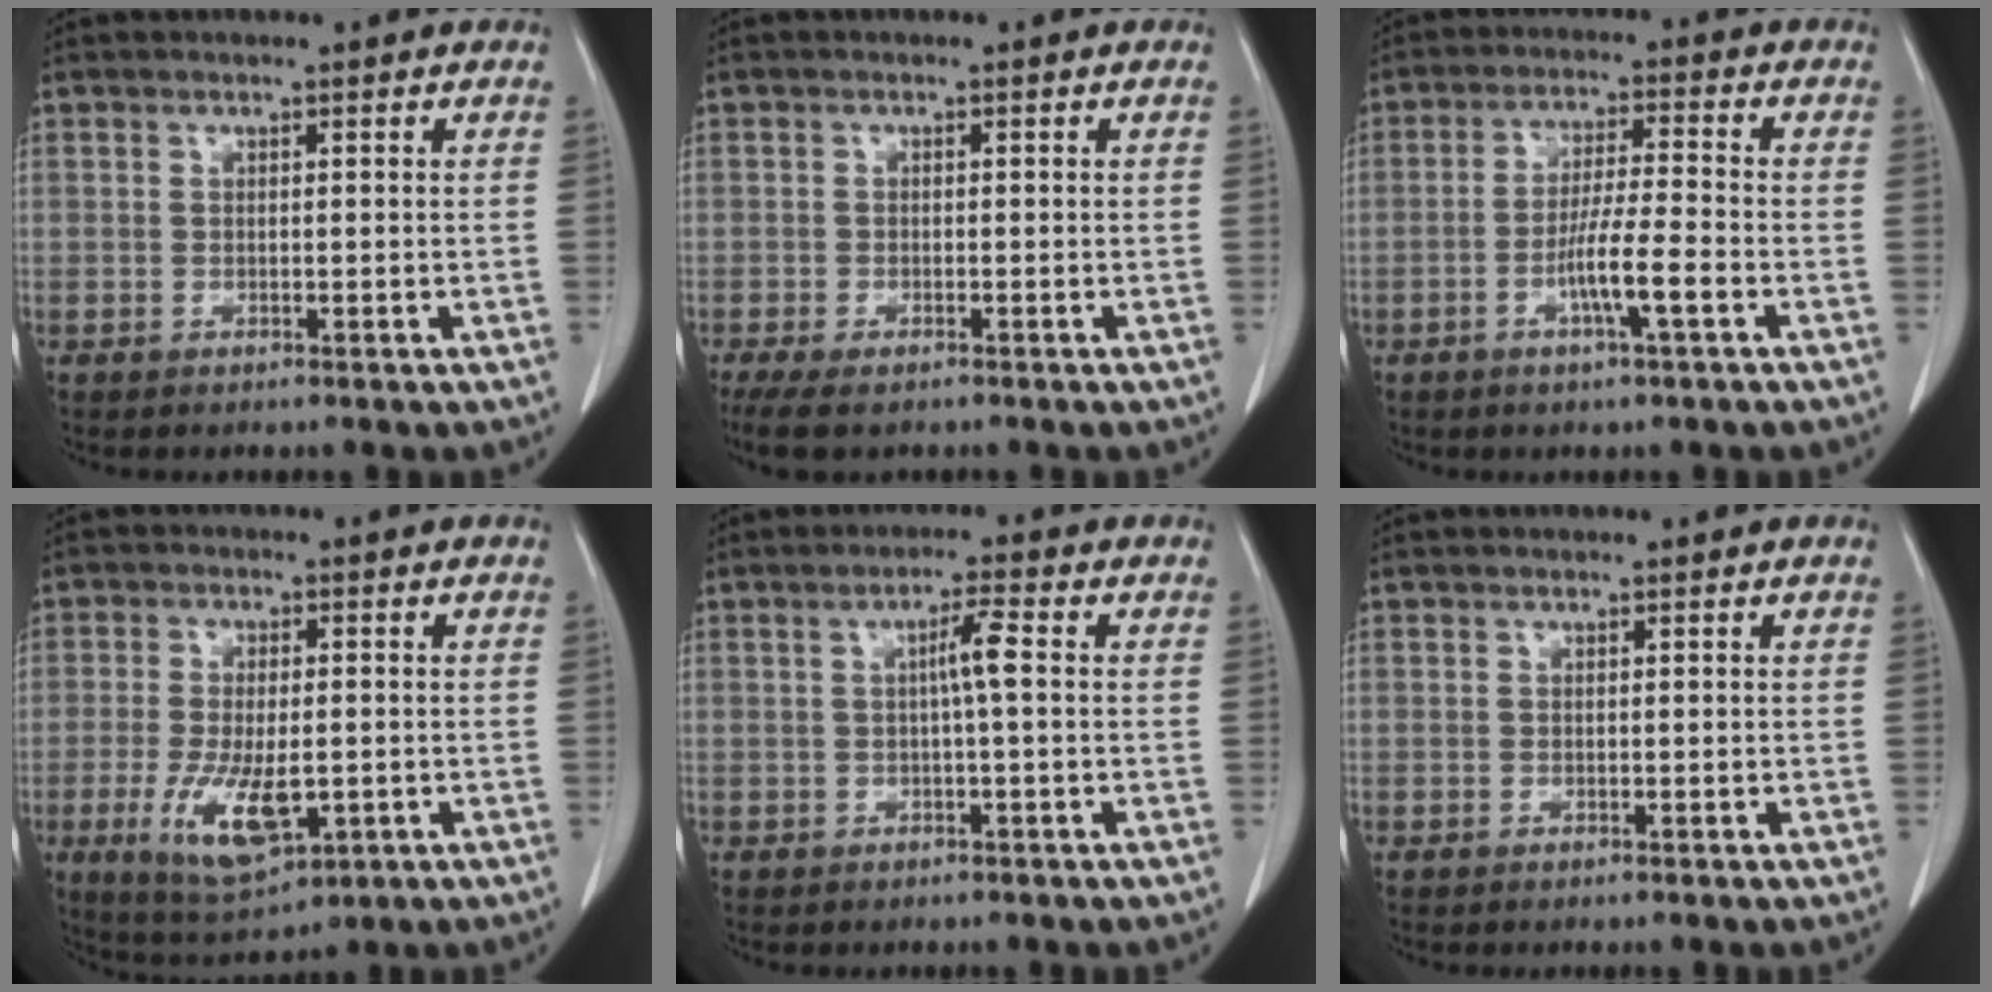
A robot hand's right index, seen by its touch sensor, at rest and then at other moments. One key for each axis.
{"total": 7.1, "fx": -4.9, "fy": 2.9, "fz": 4.2, "tx": -0.083, "ty": -0.013, "tz": -0.079}
{"total": 7.4, "fx": -2.9, "fy": 0.3, "fz": 6.8, "tx": -0.126, "ty": 0.001, "tz": -0.051}
{"total": 10.6, "fx": -2.9, "fy": 4.2, "fz": 9.3, "tx": -0.176, "ty": -0.016, "tz": -0.037}
{"total": 3.6, "fx": 0.3, "fy": 0.3, "fz": 3.6, "tx": -0.065, "ty": 0.007, "tz": 0.005}
{"total": 0.0}